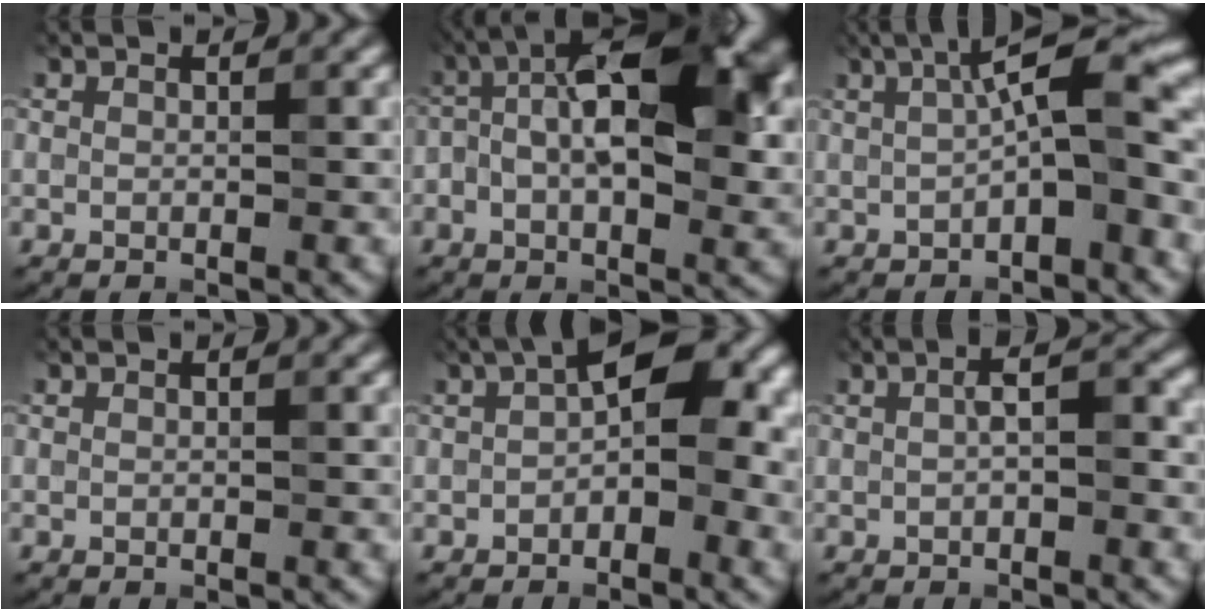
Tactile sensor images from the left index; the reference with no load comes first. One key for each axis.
{"total": 13.3, "fx": 0.8, "fy": 6.4, "fz": 11.6, "tx": -0.159, "ty": 0.036, "tz": 0.000}
{"total": 6.6, "fx": 0.5, "fy": 1.3, "fz": 6.4, "tx": -0.094, "ty": 0.021, "tz": -0.001}
{"total": 0.0}
{"total": 6.5, "fx": 0.5, "fy": 3.1, "fz": 5.6, "tx": -0.078, "ty": 0.020, "tz": -0.002}
{"total": 2.2, "fx": -0.1, "fy": 0.6, "fz": 2.1, "tx": -0.041, "ty": 0.010, "tz": -0.003}